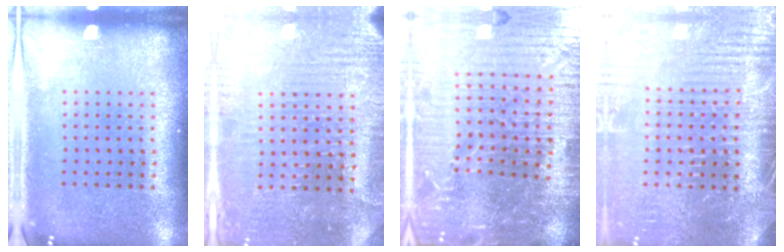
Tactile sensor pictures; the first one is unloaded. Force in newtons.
{"total": 3.4, "press": 3.4, "slide": 0.5}
{"total": 7.1, "press": 6.2, "slide": 3.6}
{"total": 4.1, "press": 3.9, "slide": 1.4}